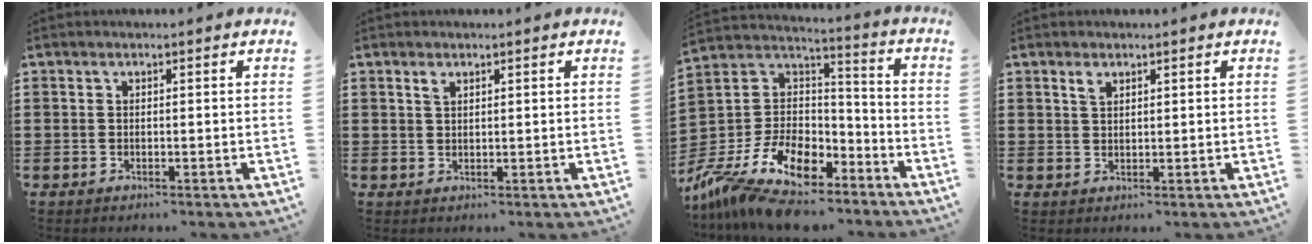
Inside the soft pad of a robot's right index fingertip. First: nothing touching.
{"total": 1.1, "force": [0.7, 0.5, 0.6], "torque": [-0.015, 0.002, 0.013]}
{"total": 14.0, "force": [-9.6, 6.7, 7.6], "torque": [-0.170, 0.026, -0.174]}
{"total": 1.4, "force": [1.0, 0.7, 0.7], "torque": [-0.016, 0.002, 0.018]}